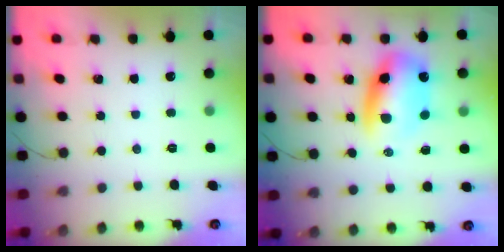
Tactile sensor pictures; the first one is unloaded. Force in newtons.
{"total": 11.3, "press": 11.0, "slide": 2.7}